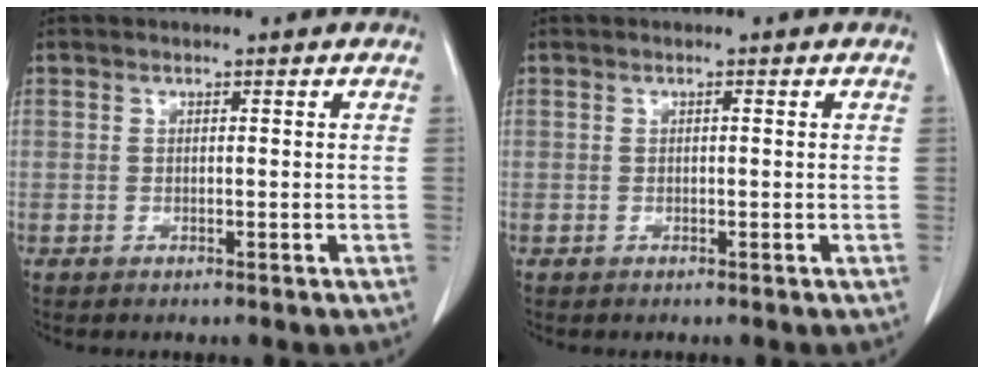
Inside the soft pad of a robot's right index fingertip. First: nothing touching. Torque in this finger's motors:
{"motor_torque": [0.01, 0.01, 0.02, 0.01]}